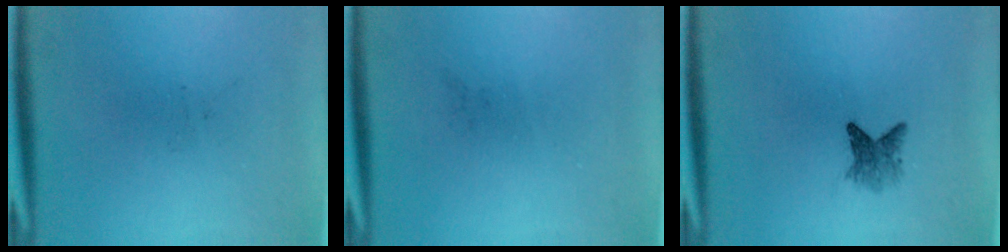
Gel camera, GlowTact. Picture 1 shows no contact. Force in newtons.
{"total": 0.0}
{"total": 2.5}